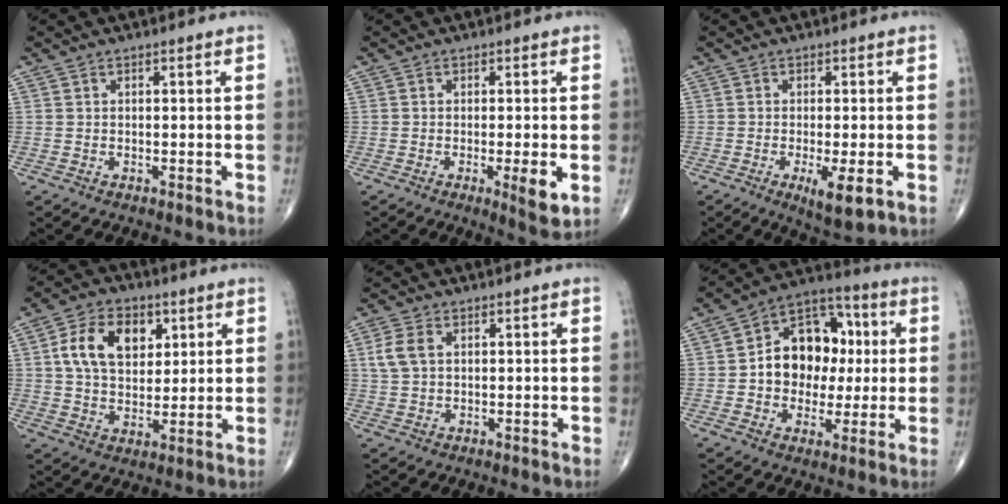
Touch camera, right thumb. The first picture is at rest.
{"total": 5.1, "force": [-1.2, 0.8, 4.9], "torque": [-0.073, -0.015, -0.020]}
{"total": 6.1, "force": [-2.1, 1.5, 5.5], "torque": [-0.087, -0.016, -0.032]}
{"total": 12.4, "force": [3.8, 8.2, 8.5], "torque": [-0.119, -0.004, 0.065]}
{"total": 4.3, "force": [1.2, 2.7, 3.2], "torque": [-0.074, 0.007, 0.024]}
{"total": 15.6, "force": [1.0, 11.7, 10.3], "torque": [-0.101, 0.028, 0.009]}